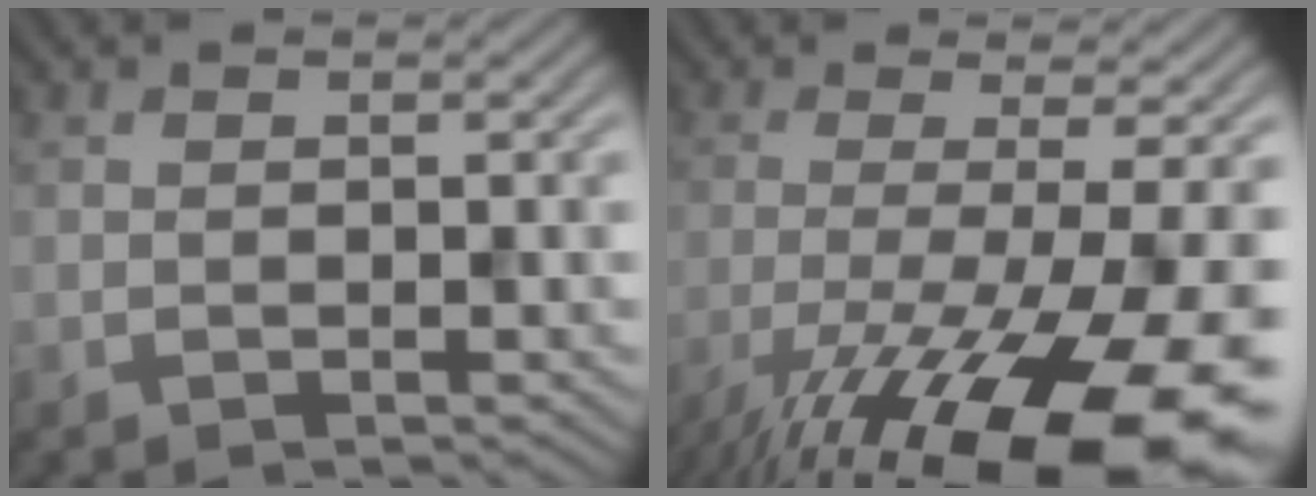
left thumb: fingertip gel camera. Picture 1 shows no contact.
{"total": 17.4, "force": [-8.5, 4.1, 14.6], "torque": [-0.229, -0.015, -0.138]}